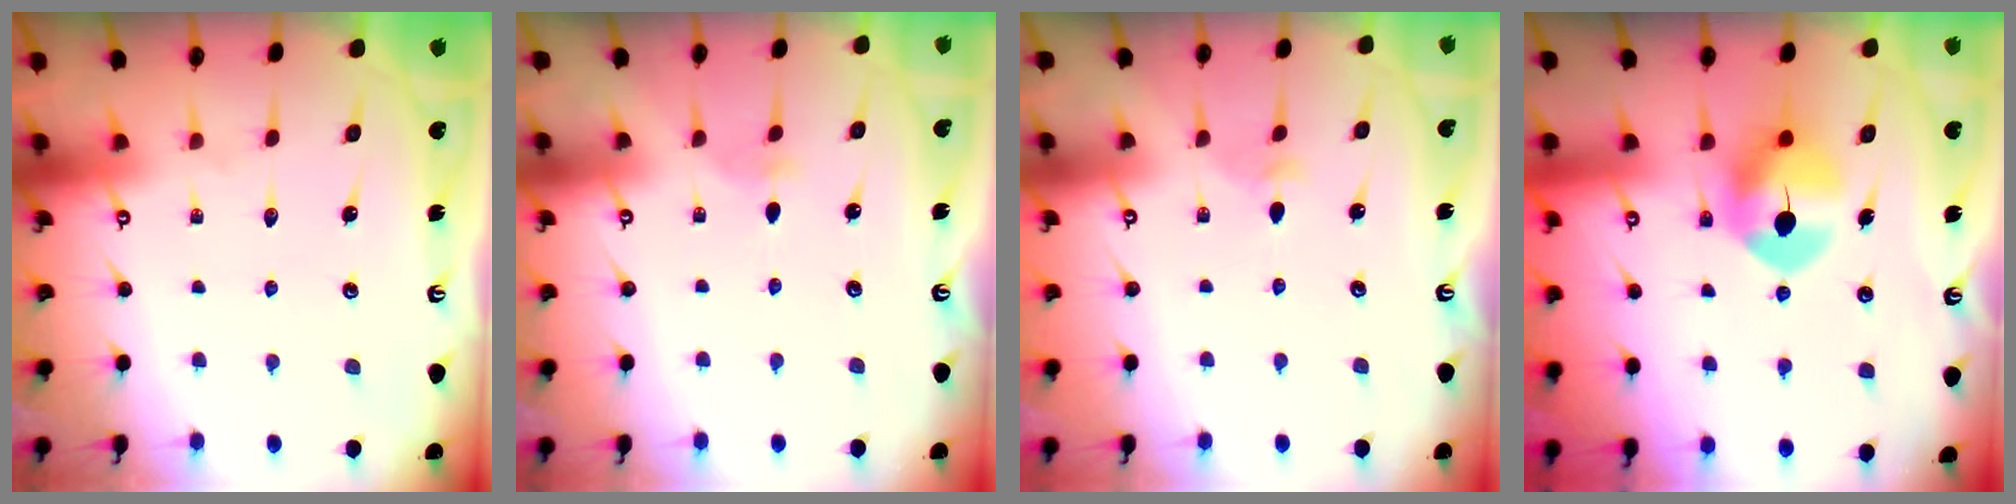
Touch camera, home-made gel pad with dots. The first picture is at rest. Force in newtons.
{"total": 1.8, "press": 1.8, "slide": 0.3}
{"total": 2.4, "press": 2.3, "slide": 0.6}
{"total": 8.4, "press": 8.3, "slide": 1.4}